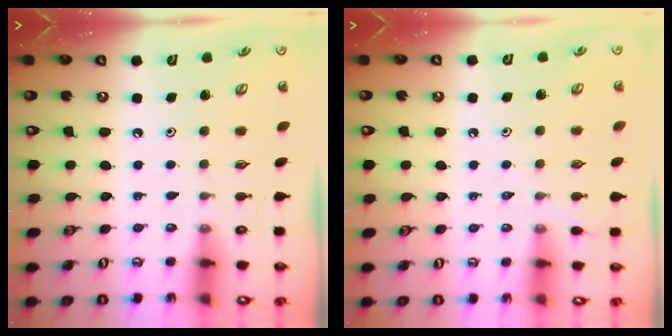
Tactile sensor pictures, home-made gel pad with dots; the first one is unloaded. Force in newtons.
{"total": 2.1, "press": 2.1, "slide": 0.4}